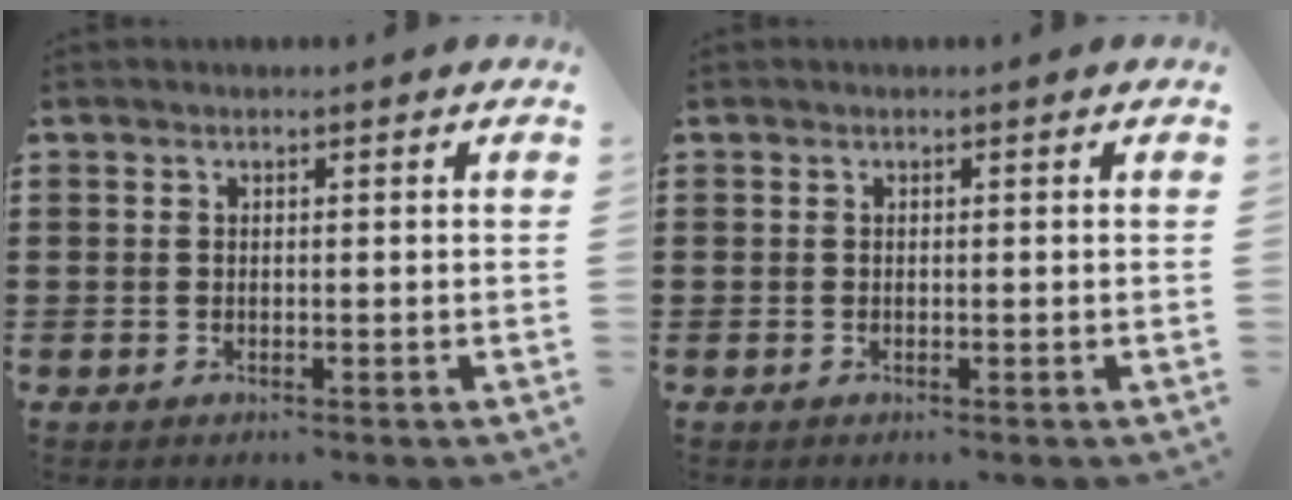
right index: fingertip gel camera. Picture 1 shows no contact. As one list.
[{"total": 0.0}]